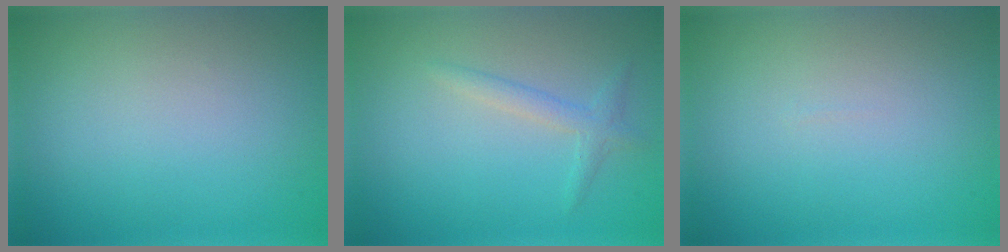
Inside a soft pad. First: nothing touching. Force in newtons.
{"total": 1.6, "press": 1.6, "slide": 0.1}
{"total": 0.0}